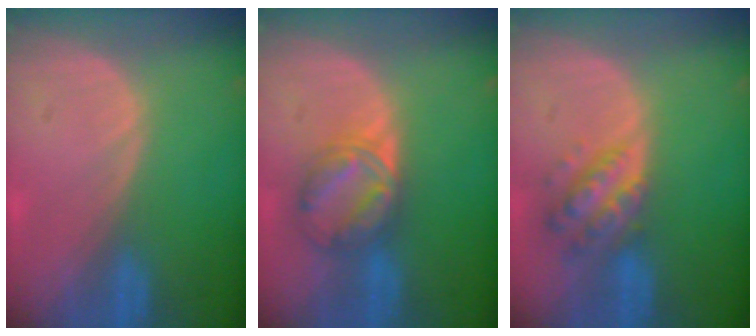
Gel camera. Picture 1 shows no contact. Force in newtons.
{"total": 6.2, "press": 6.2, "slide": 0.1}
{"total": 6.4, "press": 5.8, "slide": 2.8}